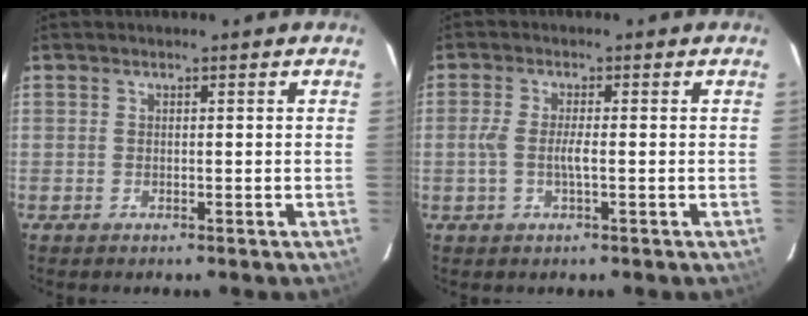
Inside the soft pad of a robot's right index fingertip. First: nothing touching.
{"total": 3.7, "force": [-0.8, 0.6, 3.6], "torque": [-0.072, 0.001, -0.016]}